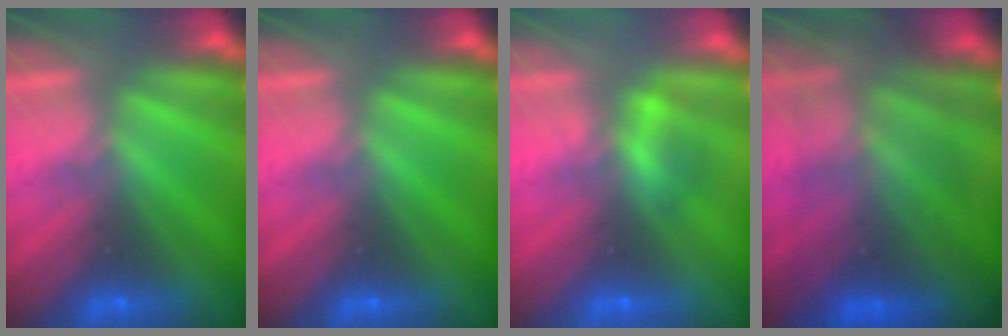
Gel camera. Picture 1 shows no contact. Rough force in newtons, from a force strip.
{"total": 0.0}
{"total": 2.2}
{"total": 6.1}